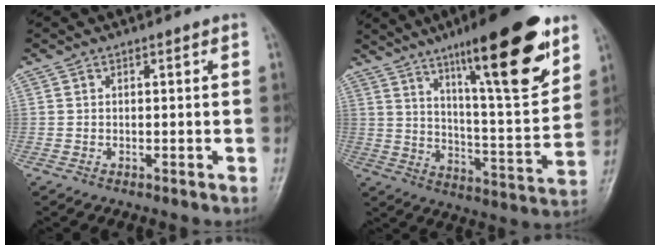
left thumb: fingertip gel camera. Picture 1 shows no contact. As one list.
[{"total": 22.3, "force": [13.1, 4.3, 17.5], "torque": [-0.232, -0.060, 0.208]}]